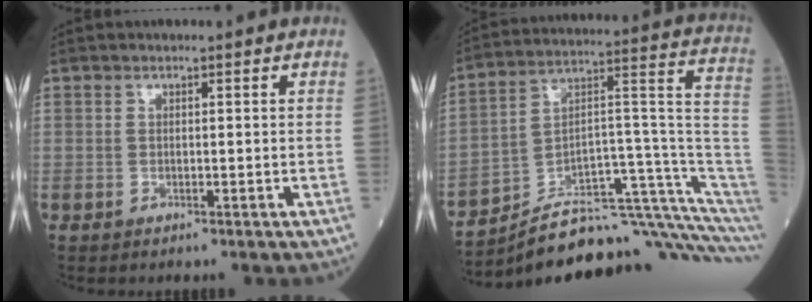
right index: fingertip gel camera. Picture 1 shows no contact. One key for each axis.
{"total": 20.7, "fx": -17.1, "fy": 1.0, "fz": 11.6, "tx": -0.107, "ty": 0.074, "tz": -0.255}